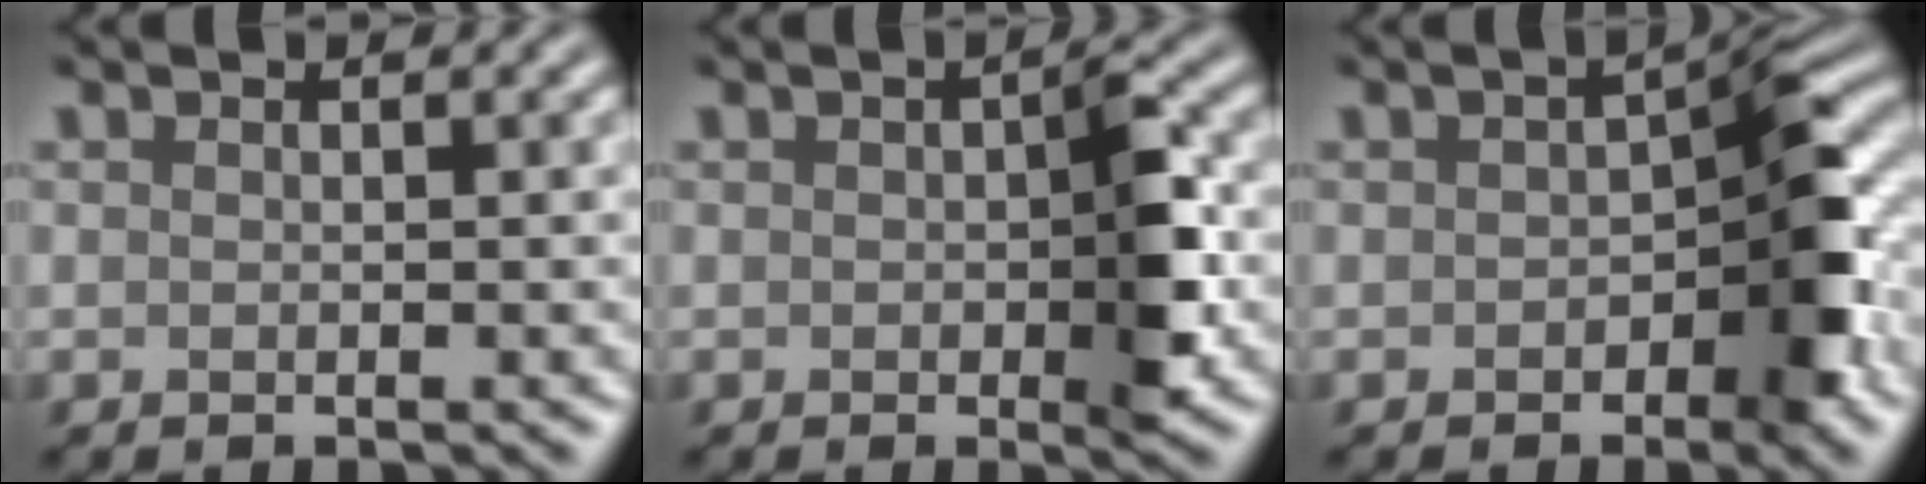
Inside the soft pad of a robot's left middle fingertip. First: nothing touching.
{"total": 3.9, "force": [-0.2, 1.6, 3.6], "torque": [-0.048, 0.000, -0.002]}
{"total": 6.0, "force": [-1.3, 3.0, 5.0], "torque": [-0.048, 0.010, -0.028]}